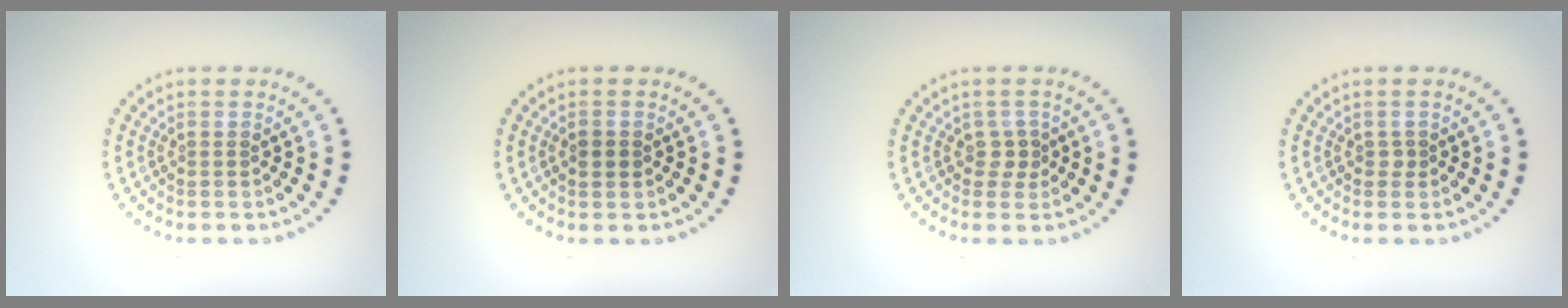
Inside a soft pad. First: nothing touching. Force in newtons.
{"total": 1.2, "press": 1.2, "slide": 0.1}
{"total": 1.2, "press": 0.9, "slide": 0.8}
{"total": 0.5, "press": 0.4, "slide": 0.3}